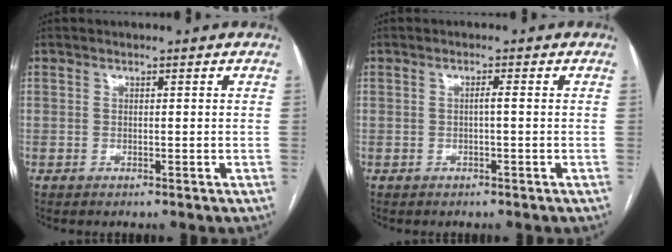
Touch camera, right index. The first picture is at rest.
{"total": 0.9, "force": [-0.1, -0.2, 0.9], "torque": [-0.014, 0.002, -0.002]}